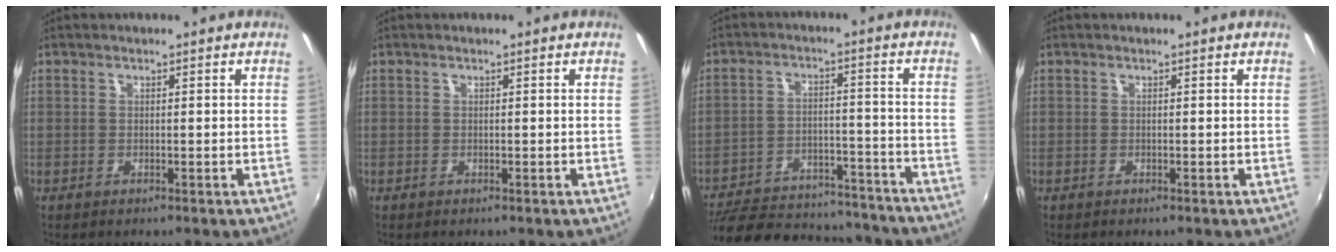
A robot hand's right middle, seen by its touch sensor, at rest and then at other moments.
{"total": 0.0}
{"total": 26.2, "force": [-22.7, 8.5, 10.0], "torque": [-0.203, 0.001, -0.300]}
{"total": 0.0}